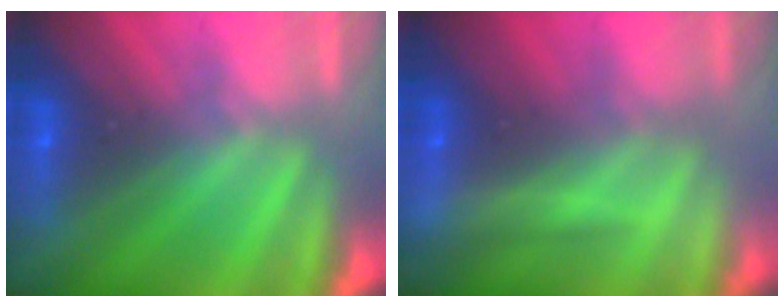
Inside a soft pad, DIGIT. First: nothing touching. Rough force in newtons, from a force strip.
{"total": 2.2}